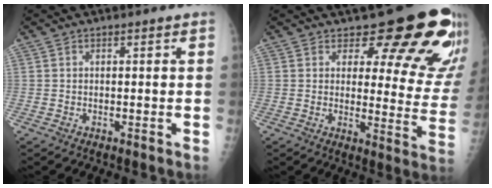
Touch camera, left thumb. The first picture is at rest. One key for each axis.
{"total": 18.1, "fx": 13.3, "fy": 7.0, "fz": 10.0, "tx": -0.070, "ty": -0.094, "tz": 0.141}